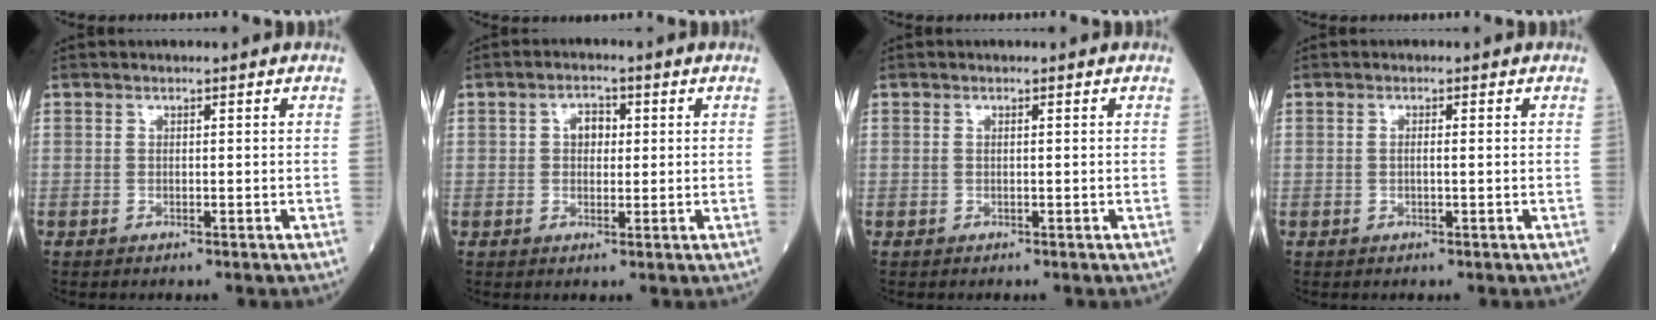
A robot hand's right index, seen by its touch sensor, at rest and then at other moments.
{"total": 3.1, "force": [0.6, 2.0, 2.2], "torque": [-0.034, 0.010, 0.009]}
{"total": 0.0}
{"total": 0.9, "force": [0.0, 0.0, 0.9], "torque": [-0.019, 0.002, -0.001]}